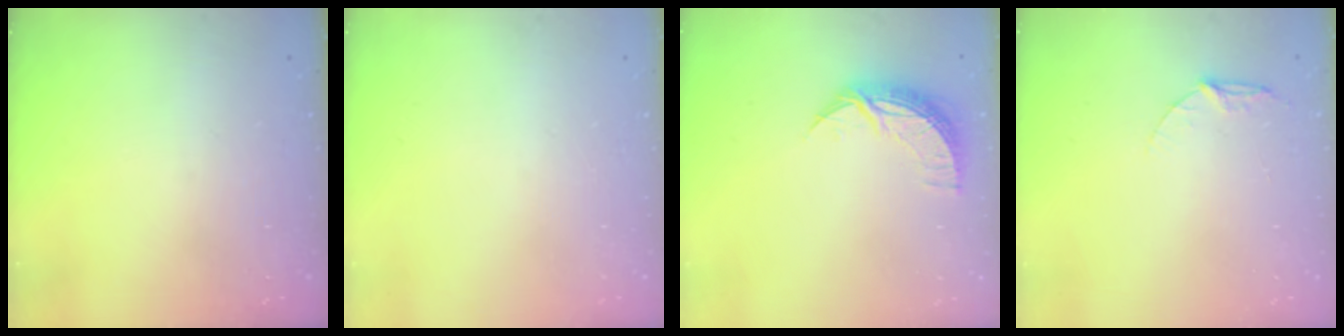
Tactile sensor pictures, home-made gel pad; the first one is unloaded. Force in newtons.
{"total": 0.0}
{"total": 9.7, "press": 9.7, "slide": 0.4}
{"total": 5.4, "press": 5.4, "slide": 0.5}